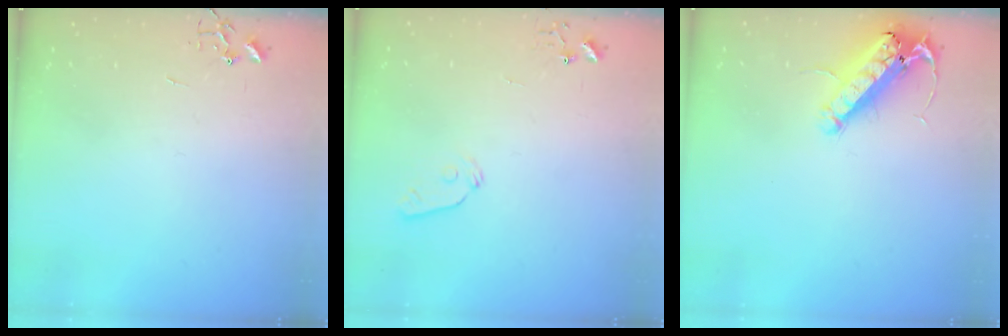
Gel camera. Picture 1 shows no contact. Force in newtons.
{"total": 6.0, "press": 5.9, "slide": 0.9}
{"total": 15.2, "press": 15.0, "slide": 2.7}